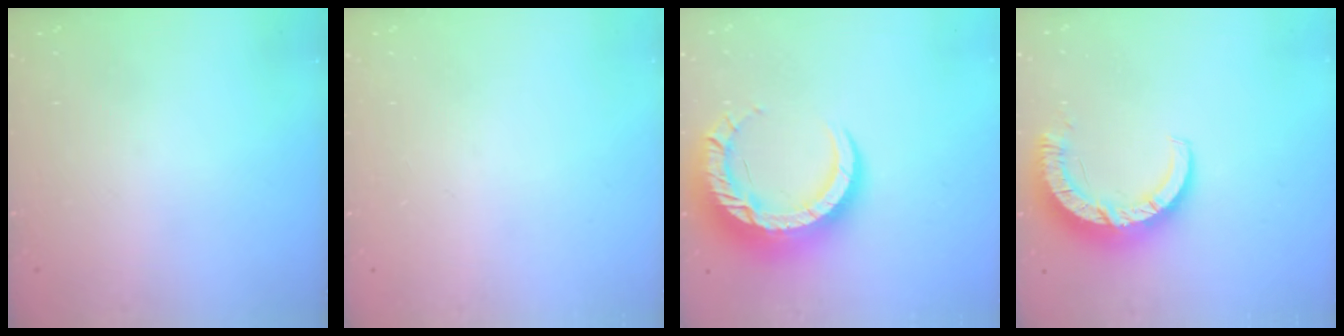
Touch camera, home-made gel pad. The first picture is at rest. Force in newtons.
{"total": 0.0}
{"total": 15.7, "press": 15.6, "slide": 1.4}
{"total": 9.0, "press": 9.0, "slide": 0.9}